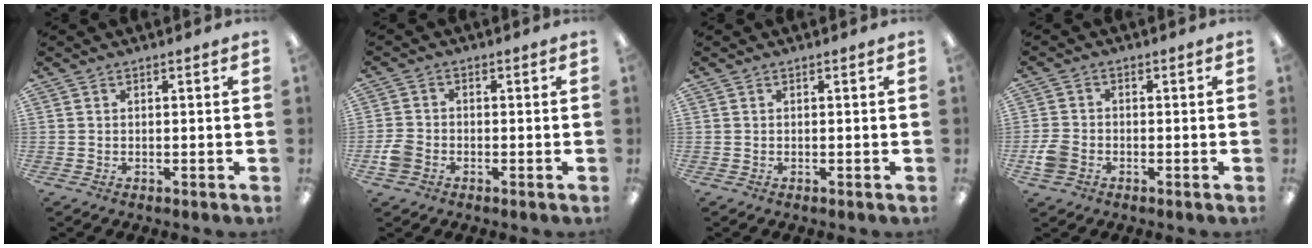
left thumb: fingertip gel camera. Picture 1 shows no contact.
{"total": 4.4, "force": [-1.9, 3.4, 2.1], "torque": [-0.028, 0.010, -0.035]}
{"total": 0.0}
{"total": 4.8, "force": [-1.9, 3.8, 2.3], "torque": [-0.032, 0.011, -0.034]}